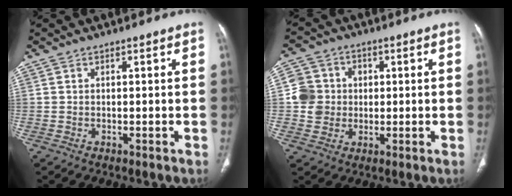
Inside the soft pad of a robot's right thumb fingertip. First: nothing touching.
{"total": 8.0, "force": [0.3, 7.6, 2.2], "torque": [-0.018, 0.011, 0.004]}